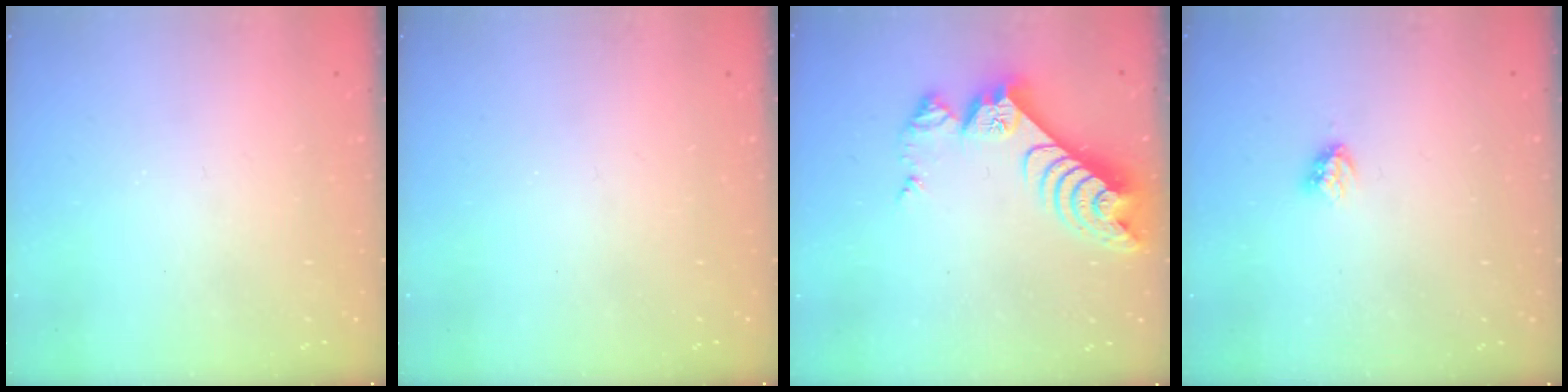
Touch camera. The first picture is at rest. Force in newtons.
{"total": 0.0}
{"total": 11.0, "press": 11.0, "slide": 1.0}
{"total": 3.1, "press": 3.1, "slide": 0.3}